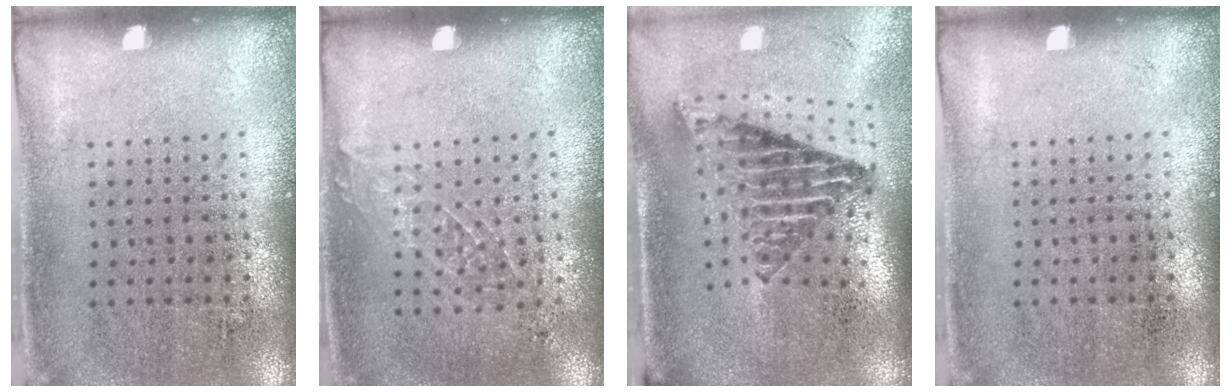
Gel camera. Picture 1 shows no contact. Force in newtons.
{"total": 0.8, "press": 0.8, "slide": 0.0}
{"total": 2.7, "press": 1.7, "slide": 2.0}
{"total": 0.0}